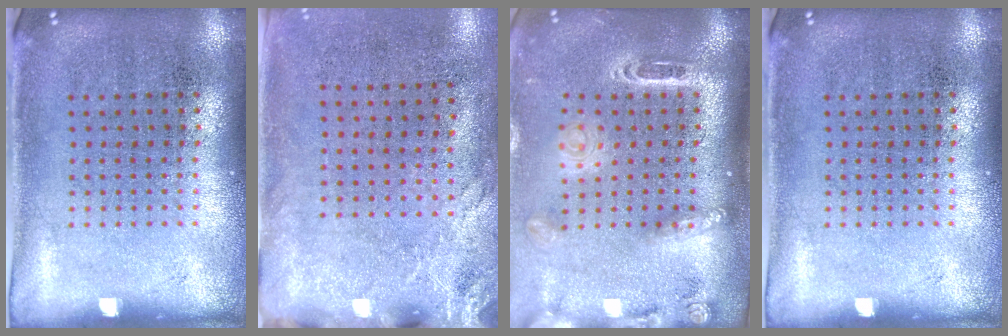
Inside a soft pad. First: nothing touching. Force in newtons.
{"total": 2.6, "press": 2.0, "slide": 1.6}
{"total": 2.5, "press": 1.8, "slide": 1.8}
{"total": 0.0}